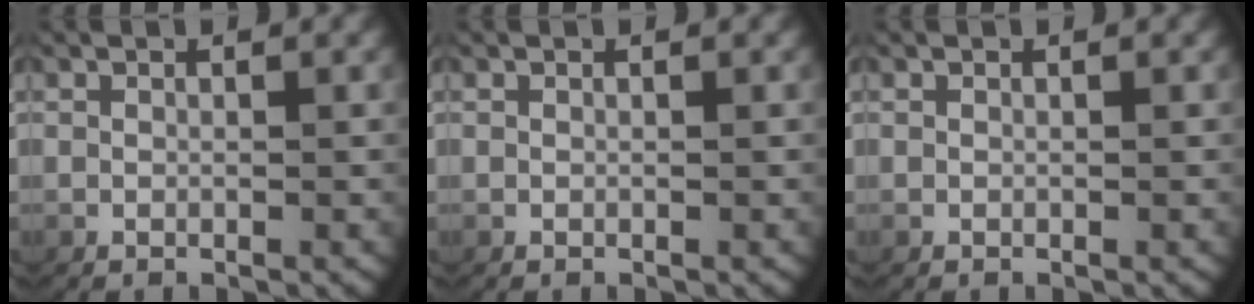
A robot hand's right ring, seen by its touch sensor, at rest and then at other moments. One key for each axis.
{"total": 0.0}
{"total": 0.0}